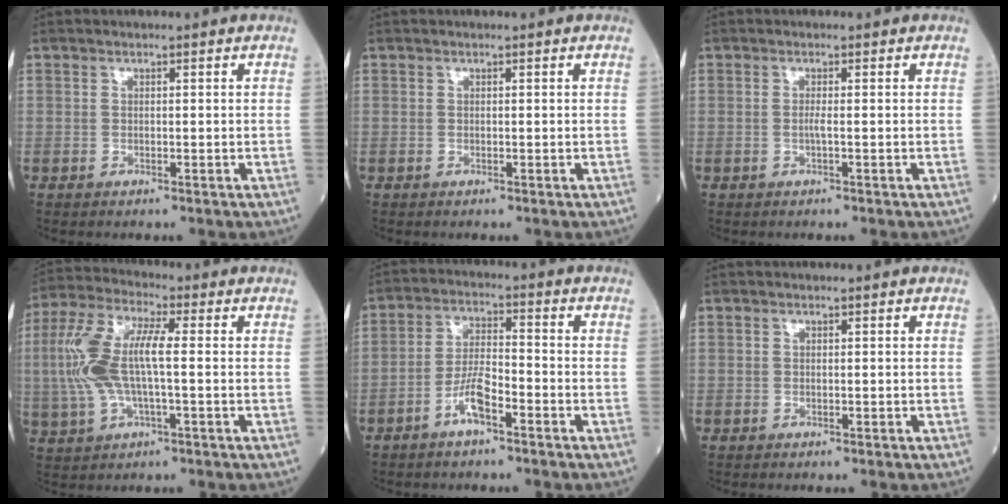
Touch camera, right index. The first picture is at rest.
{"total": 0.0}
{"total": 0.8, "force": [-0.3, -0.2, 0.8], "torque": [-0.016, 0.000, -0.007]}
{"total": 11.5, "force": [0.0, 3.1, 11.1], "torque": [-0.256, 0.020, 0.000]}
{"total": 5.6, "force": [-3.2, 1.1, 4.4], "torque": [-0.090, 0.008, -0.063]}
{"total": 0.0}